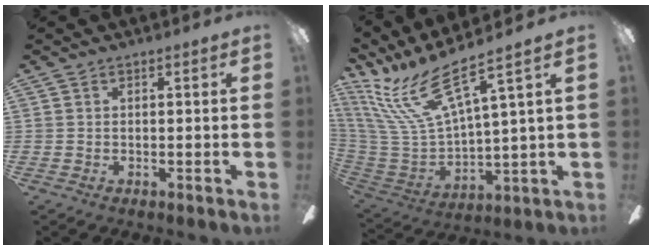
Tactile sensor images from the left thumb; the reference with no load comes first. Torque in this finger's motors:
{"motor_torque": [0.24, 0.22, 0.97, -1.79, 0.12]}